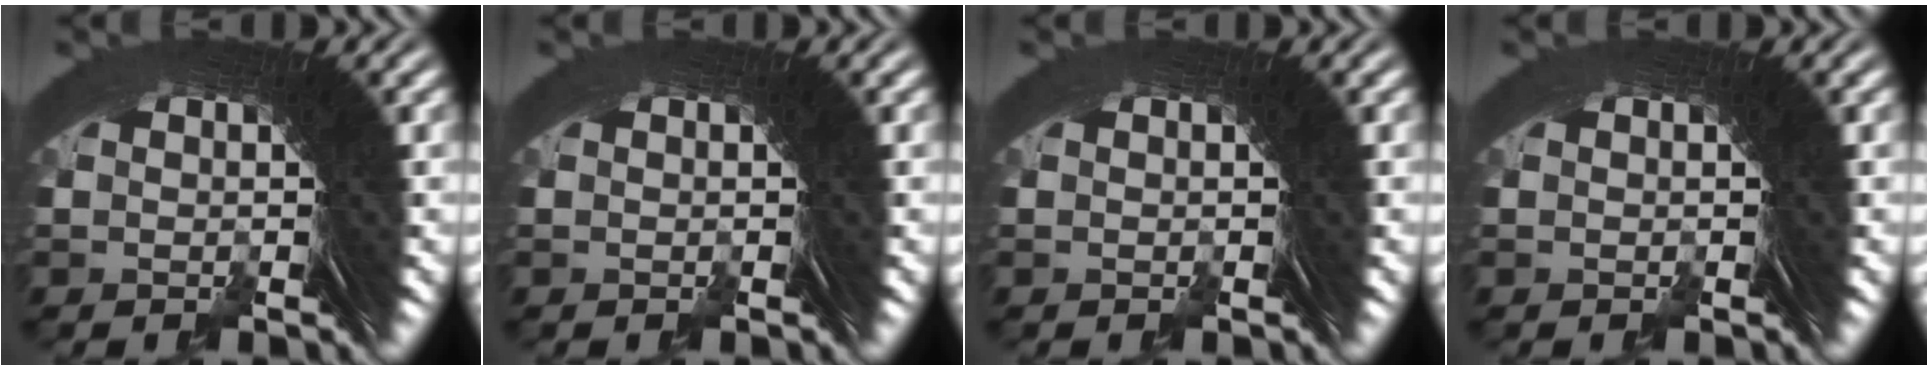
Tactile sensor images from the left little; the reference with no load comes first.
{"total": 0.0}
{"total": 0.0}
{"total": 0.0}